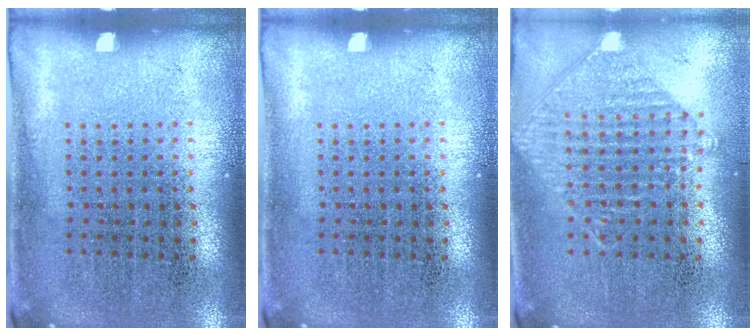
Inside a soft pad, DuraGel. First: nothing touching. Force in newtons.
{"total": 0.0}
{"total": 0.9, "press": 0.9, "slide": 0.1}